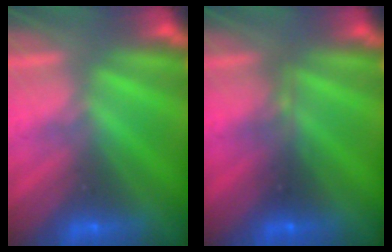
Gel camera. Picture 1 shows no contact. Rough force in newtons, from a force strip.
{"total": 2.3}